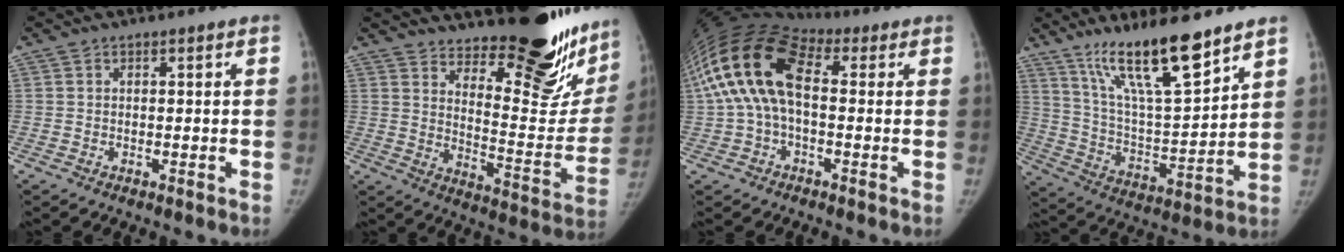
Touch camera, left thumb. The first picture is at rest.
{"total": 25.6, "force": [19.7, 7.8, 14.4], "torque": [-0.156, -0.153, 0.263]}
{"total": 17.0, "force": [2.2, 9.6, 13.8], "torque": [-0.281, 0.045, 0.028]}
{"total": 17.5, "force": [12.6, 3.2, 11.8], "torque": [-0.187, -0.074, 0.233]}